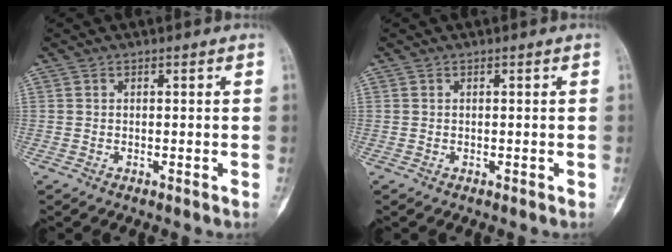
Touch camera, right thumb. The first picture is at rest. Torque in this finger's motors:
{"motor_torque": [0.14, 0.14, 0.09, 0.02, 0.00]}